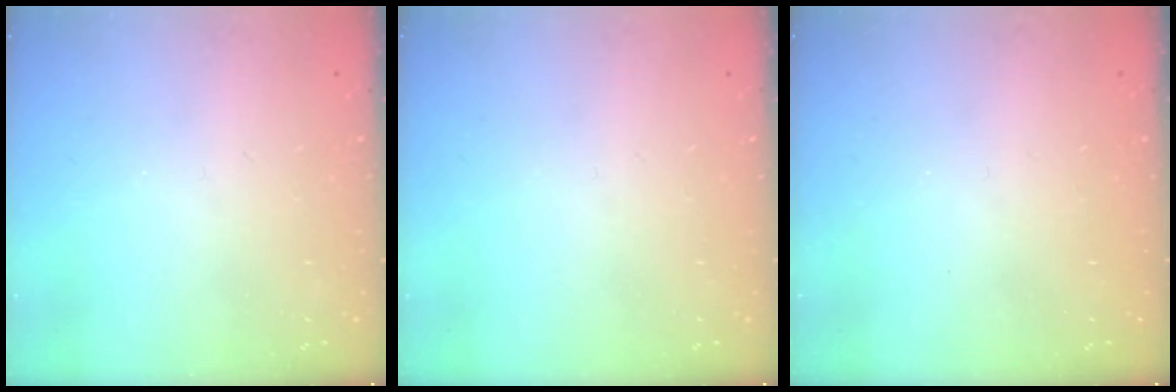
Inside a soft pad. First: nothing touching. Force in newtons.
{"total": 0.0}
{"total": 0.0}